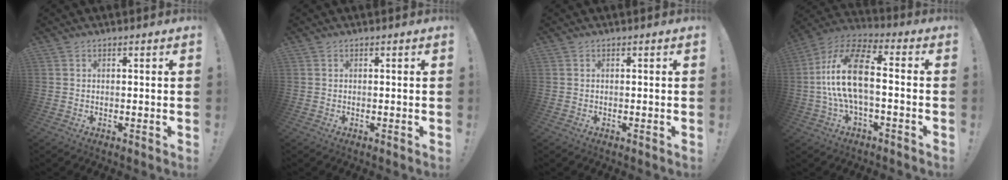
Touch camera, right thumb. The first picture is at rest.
{"total": 0.0}
{"total": 0.0}
{"total": 17.4, "force": [-0.3, 7.7, 15.6], "torque": [-0.289, 0.011, -0.010]}